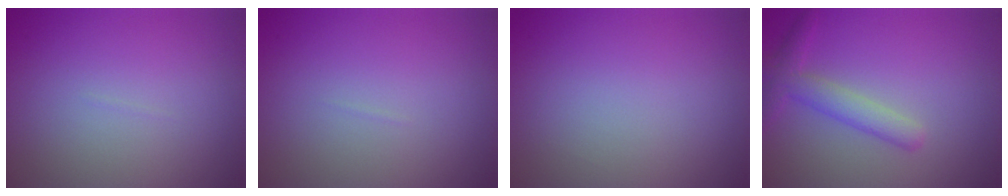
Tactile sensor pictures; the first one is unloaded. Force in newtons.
{"total": 0.0}
{"total": 0.0}
{"total": 2.9, "press": 2.9, "slide": 0.1}